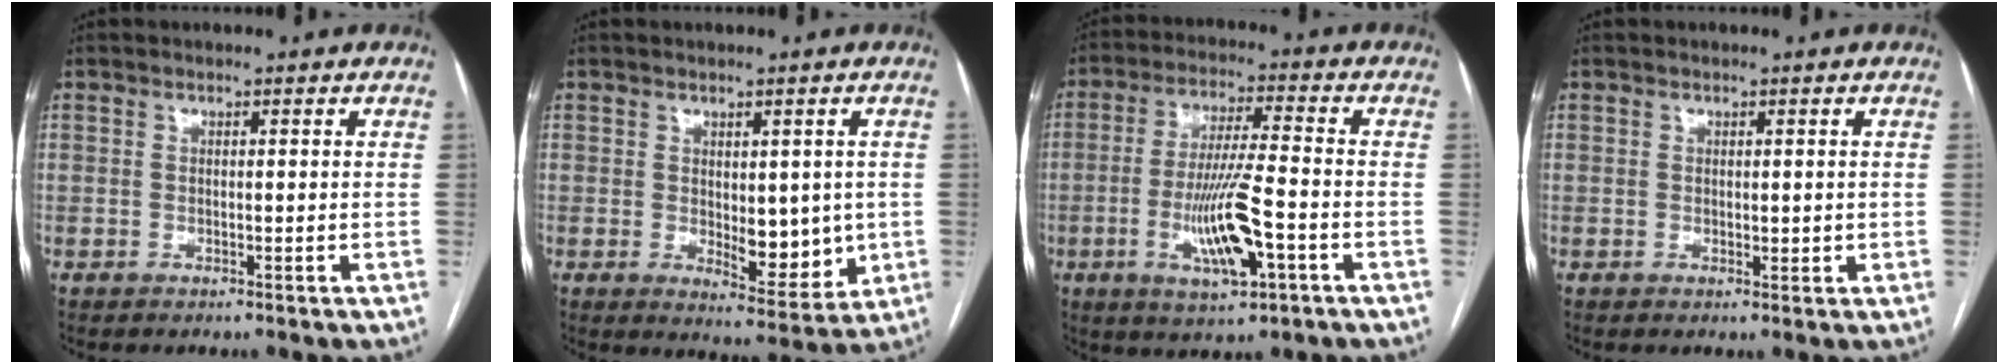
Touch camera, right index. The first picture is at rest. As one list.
[{"total": 7.5, "force": [-0.2, 3.5, 6.6], "torque": [-0.081, -0.012, 0.011]}, {"total": 11.3, "force": [-3.7, 1.5, 10.6], "torque": [-0.202, -0.008, -0.063]}, {"total": 1.3, "force": [0.2, 0.8, 1.1], "torque": [-0.013, -0.005, 0.005]}]